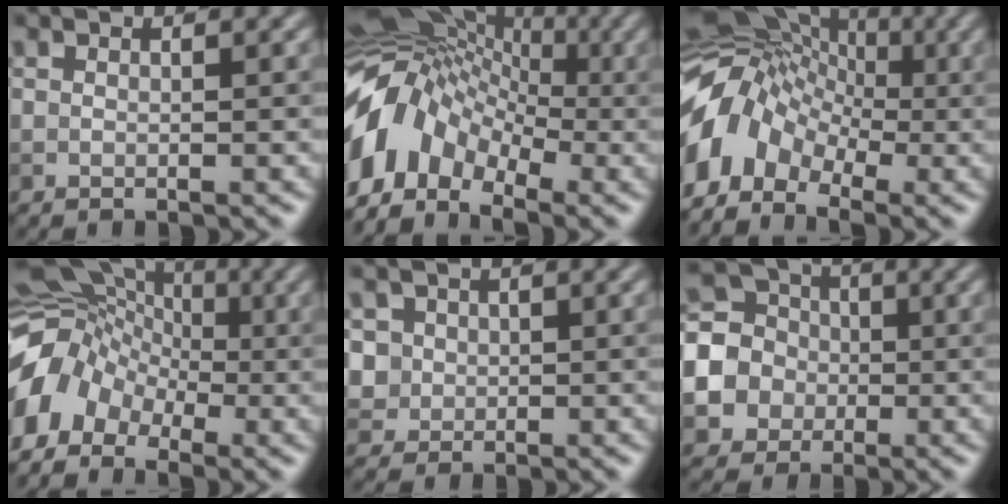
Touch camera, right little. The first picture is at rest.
{"total": 10.2, "force": [-3.2, 7.5, 6.2], "torque": [-0.123, 0.006, -0.078]}
{"total": 8.6, "force": [-2.7, 6.4, 5.1], "torque": [-0.093, 0.004, -0.066]}
{"total": 7.2, "force": [-2.8, 5.4, 3.7], "torque": [-0.064, 0.006, -0.069]}
{"total": 3.9, "force": [1.3, 3.4, 1.2], "torque": [-0.018, 0.014, 0.019]}
{"total": 7.2, "force": [-0.9, 6.6, 2.7], "torque": [-0.071, 0.009, -0.044]}